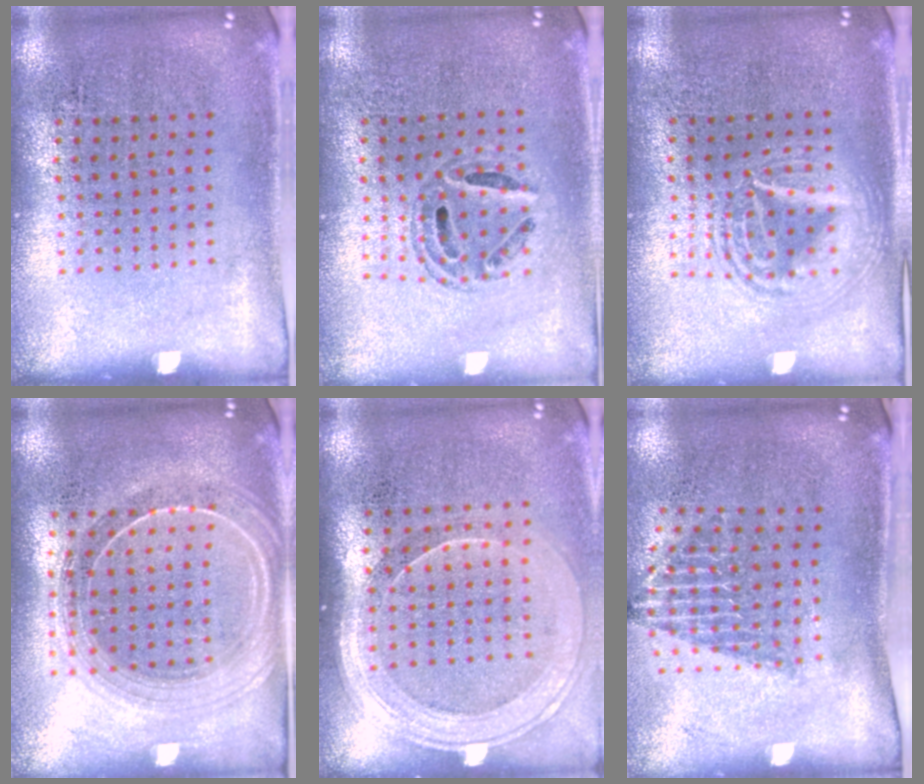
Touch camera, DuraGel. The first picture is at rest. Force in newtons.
{"total": 0.8, "press": 0.8, "slide": 0.1}
{"total": 2.6, "press": 2.6, "slide": 0.3}
{"total": 2.1, "press": 1.9, "slide": 1.0}
{"total": 1.8, "press": 1.7, "slide": 0.8}
{"total": 1.5, "press": 1.1, "slide": 1.0}